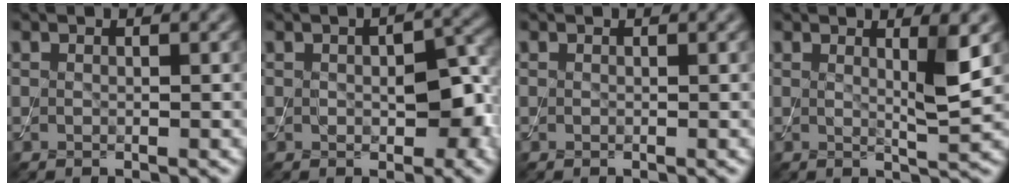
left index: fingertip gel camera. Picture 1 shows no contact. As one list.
[{"total": 5.2, "force": [-0.4, 2.9, 4.3], "torque": [-0.061, -0.003, -0.001]}, {"total": 0.0}, {"total": 3.1, "force": [0.9, 0.5, 3.0], "torque": [-0.042, -0.008, 0.014]}]